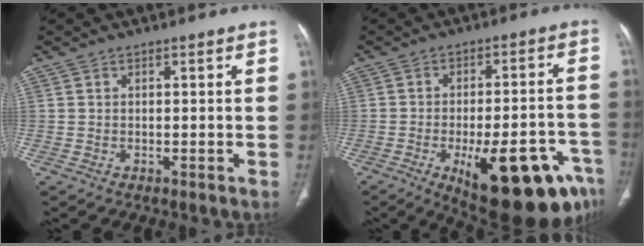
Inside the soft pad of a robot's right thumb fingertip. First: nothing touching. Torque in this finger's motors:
{"motor_torque": [3.13, 1.88, 1.34, -1.43, 0.46]}